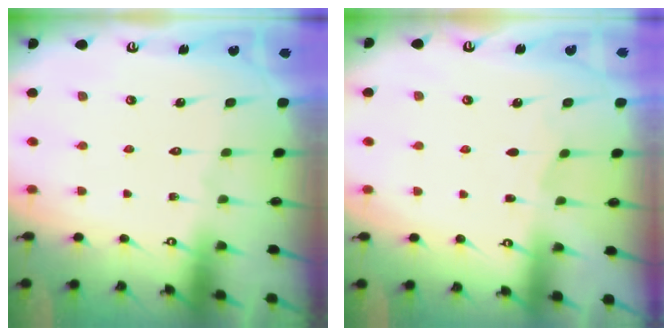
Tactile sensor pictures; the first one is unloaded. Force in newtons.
{"total": 2.8, "press": 2.8, "slide": 0.4}